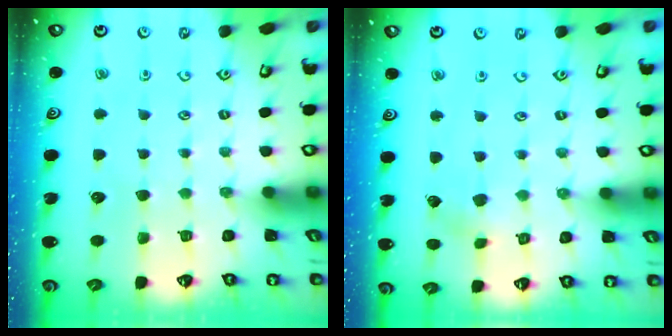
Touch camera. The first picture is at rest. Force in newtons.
{"total": 2.4, "press": 2.4, "slide": 0.3}